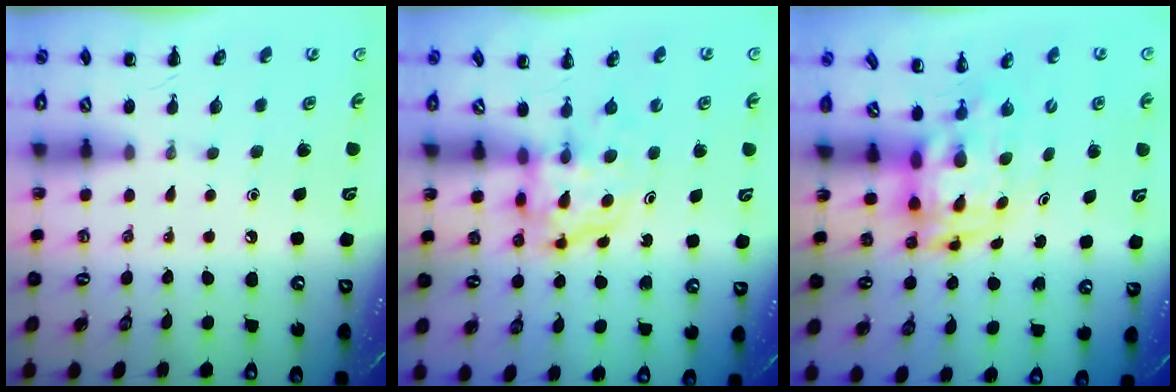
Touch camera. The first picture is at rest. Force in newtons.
{"total": 4.0, "press": 4.0, "slide": 0.4}
{"total": 3.1, "press": 3.1, "slide": 0.6}